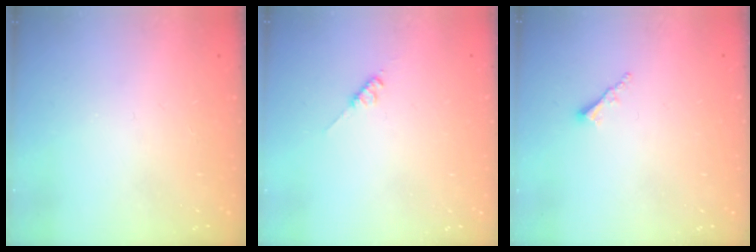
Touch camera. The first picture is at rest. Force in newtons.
{"total": 2.8, "press": 2.8, "slide": 0.5}
{"total": 1.7, "press": 1.7, "slide": 0.3}